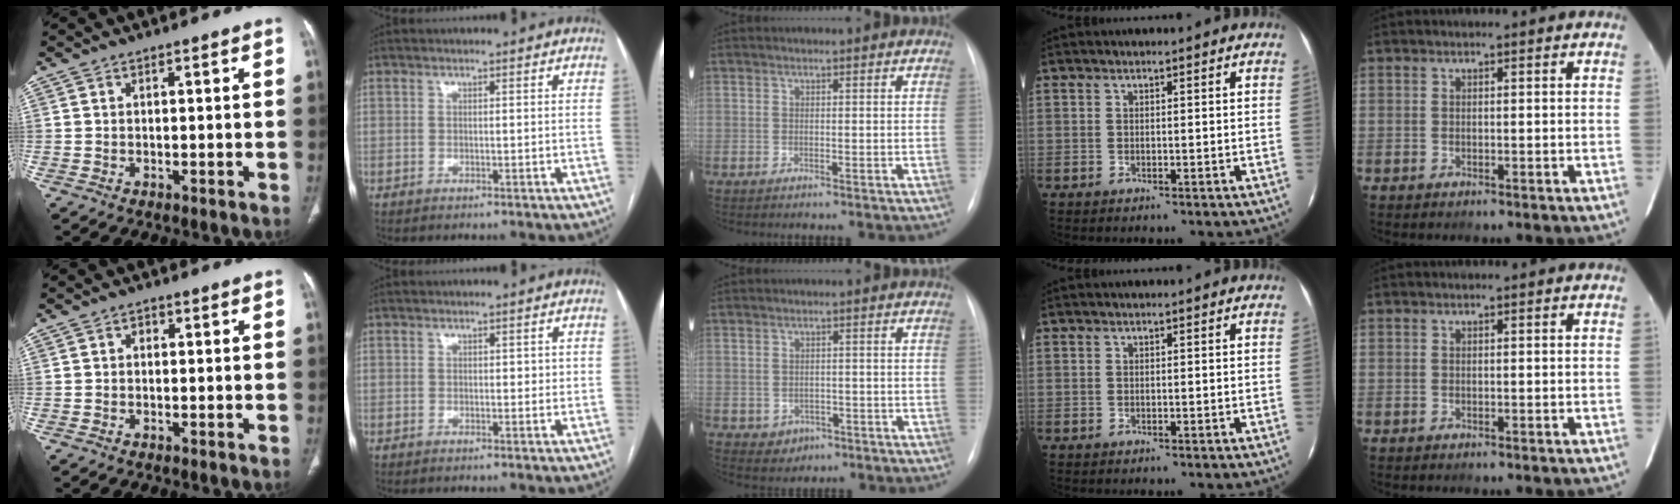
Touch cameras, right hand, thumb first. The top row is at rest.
{"thumb": {"total": 1.1, "force": [0.1, 0.9, 0.6], "torque": [-0.002, 0.004, -0.003]}, "index": {"total": 1.3, "force": [0.2, 0.8, 1.0], "torque": [-0.008, 0.005, 0.003]}, "middle": {"total": 2.7, "force": [-1.1, 2.4, 0.7], "torque": [-0.007, 0.006, -0.006]}}